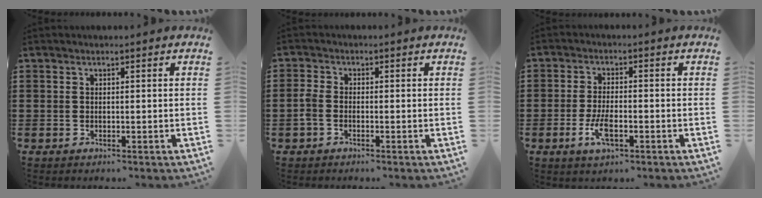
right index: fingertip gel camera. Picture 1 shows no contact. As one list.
[{"total": 1.8, "force": [-0.8, 1.0, 1.3], "torque": [-0.041, -0.005, -0.020]}, {"total": 4.6, "force": [-1.7, 1.7, 3.9], "torque": [-0.086, -0.003, -0.036]}]